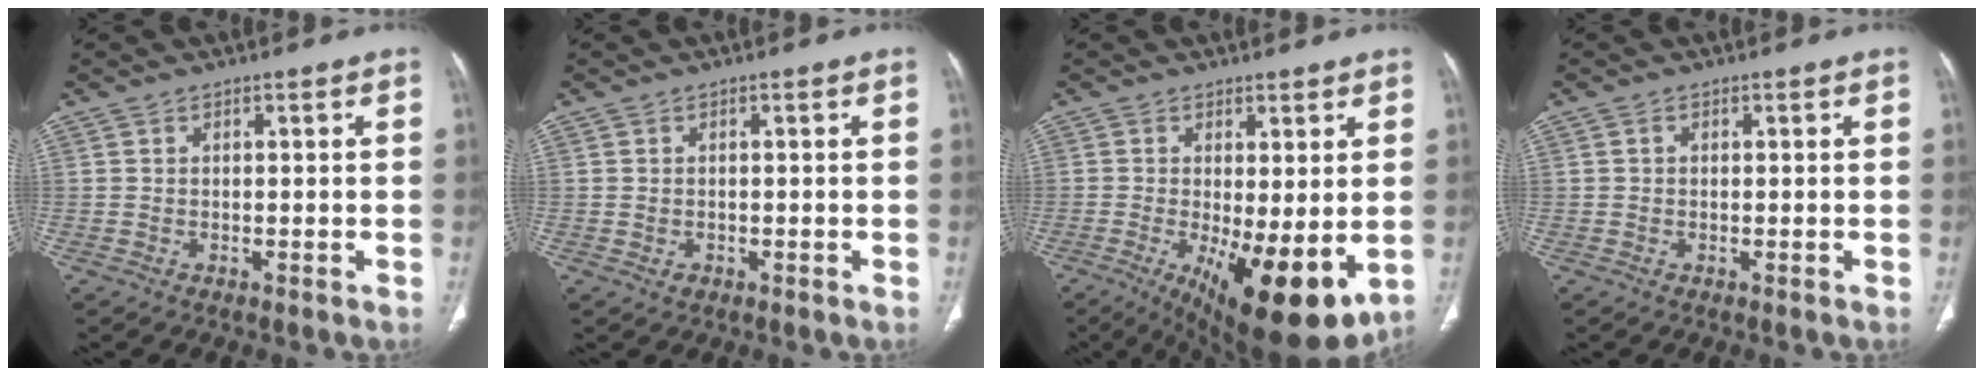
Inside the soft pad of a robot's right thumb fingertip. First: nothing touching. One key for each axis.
{"total": 1.2, "fx": -0.6, "fy": 1.0, "fz": 0.5, "tx": -0.006, "ty": 0.005, "tz": -0.006}
{"total": 14.8, "fx": -3.3, "fy": 5.1, "fz": 13.6, "tx": -0.193, "ty": -0.030, "tz": -0.029}
{"total": 0.6, "fx": 0.1, "fy": 0.5, "fz": 0.3, "tx": -0.003, "ty": 0.002, "tz": 0.000}